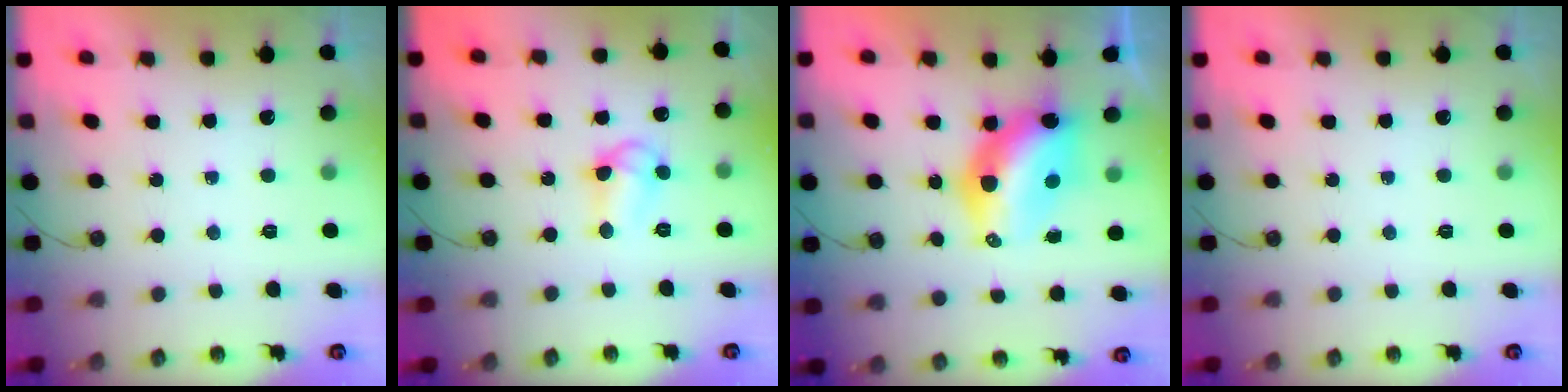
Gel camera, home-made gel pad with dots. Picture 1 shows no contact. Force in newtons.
{"total": 8.2, "press": 8.2, "slide": 0.4}
{"total": 10.5, "press": 10.3, "slide": 1.9}
{"total": 0.0}